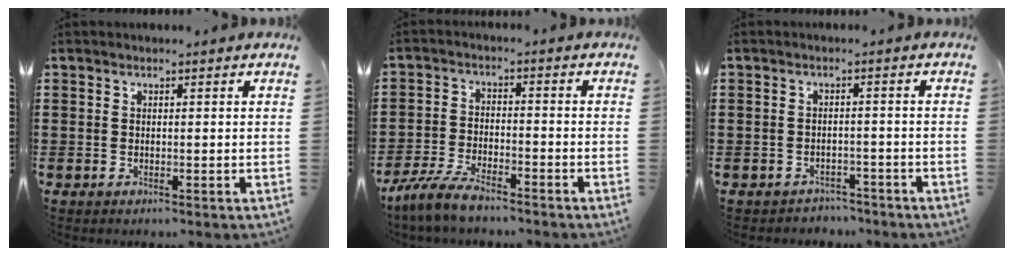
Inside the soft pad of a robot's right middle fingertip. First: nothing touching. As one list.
[{"total": 5.5, "force": [-4.8, 0.8, 2.6], "torque": [-0.068, -0.008, -0.097]}, {"total": 2.1, "force": [-2.0, 0.4, -0.2], "torque": [-0.005, 0.000, -0.047]}]